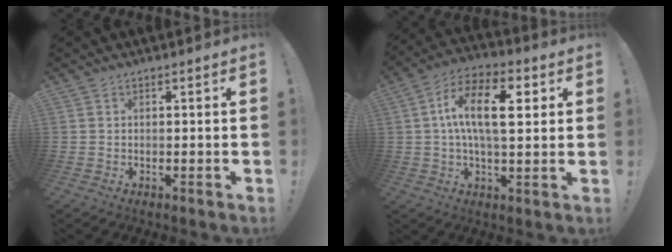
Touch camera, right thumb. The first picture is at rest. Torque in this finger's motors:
{"motor_torque": [0.84, 0.99, 0.68, 0.66, 0.13]}